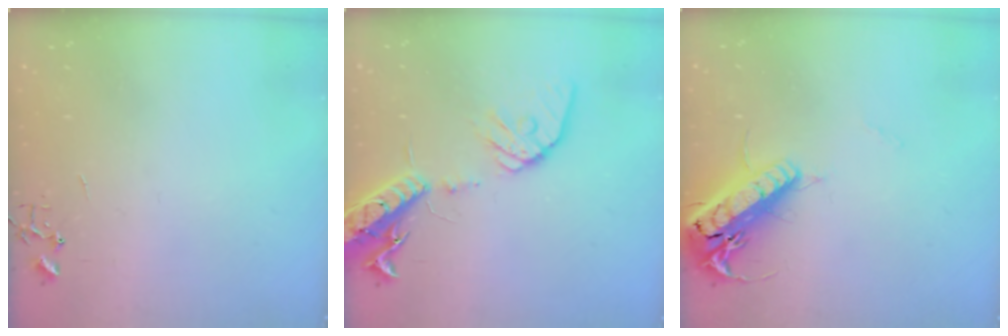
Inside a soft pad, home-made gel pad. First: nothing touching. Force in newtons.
{"total": 17.5, "press": 17.1, "slide": 3.5}
{"total": 19.2, "press": 18.9, "slide": 3.3}